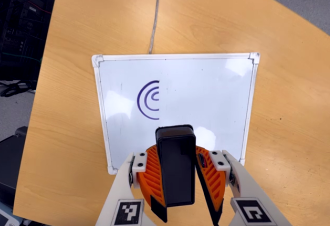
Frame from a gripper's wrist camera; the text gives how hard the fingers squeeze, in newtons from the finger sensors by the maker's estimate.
{"total": 8.5, "left": 9.6, "right": 7.5}